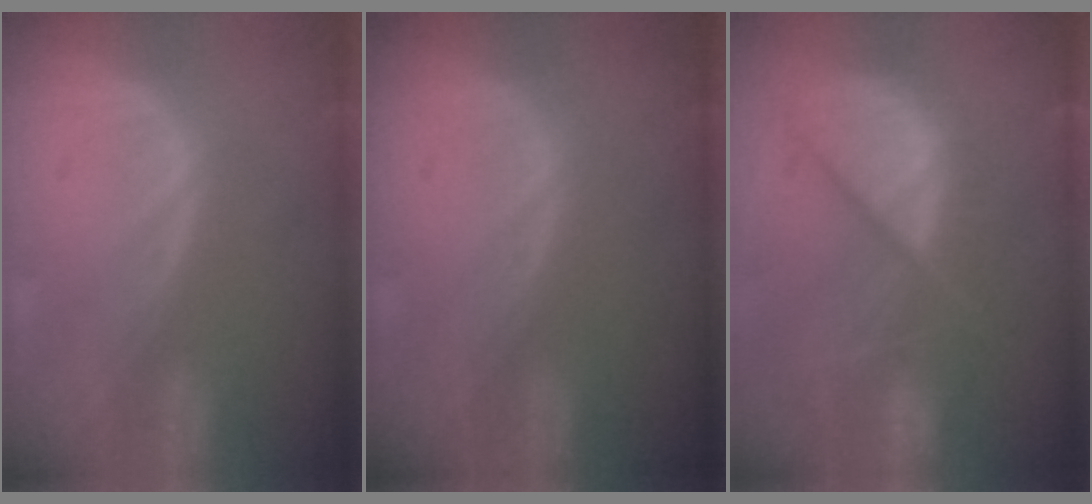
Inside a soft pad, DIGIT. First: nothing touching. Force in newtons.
{"total": 0.0}
{"total": 12.4, "press": 10.2, "slide": 7.1}